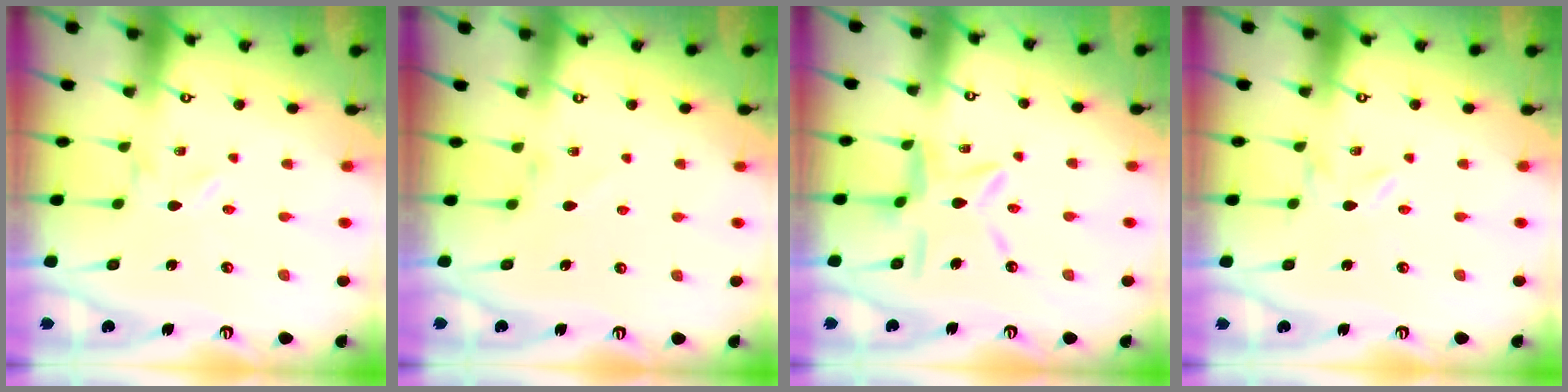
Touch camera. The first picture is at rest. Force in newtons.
{"total": 3.9, "press": 3.9, "slide": 0.5}
{"total": 12.2, "press": 12.2, "slide": 1.0}
{"total": 0.0}